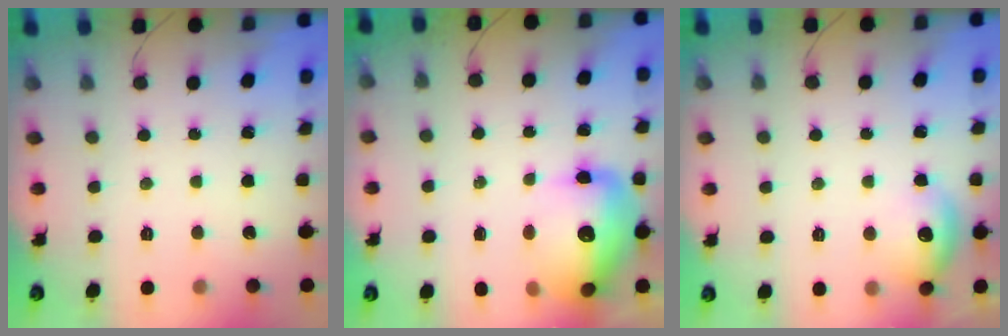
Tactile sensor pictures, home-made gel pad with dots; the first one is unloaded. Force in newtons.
{"total": 17.3, "press": 16.8, "slide": 3.9}
{"total": 10.0, "press": 9.9, "slide": 1.3}